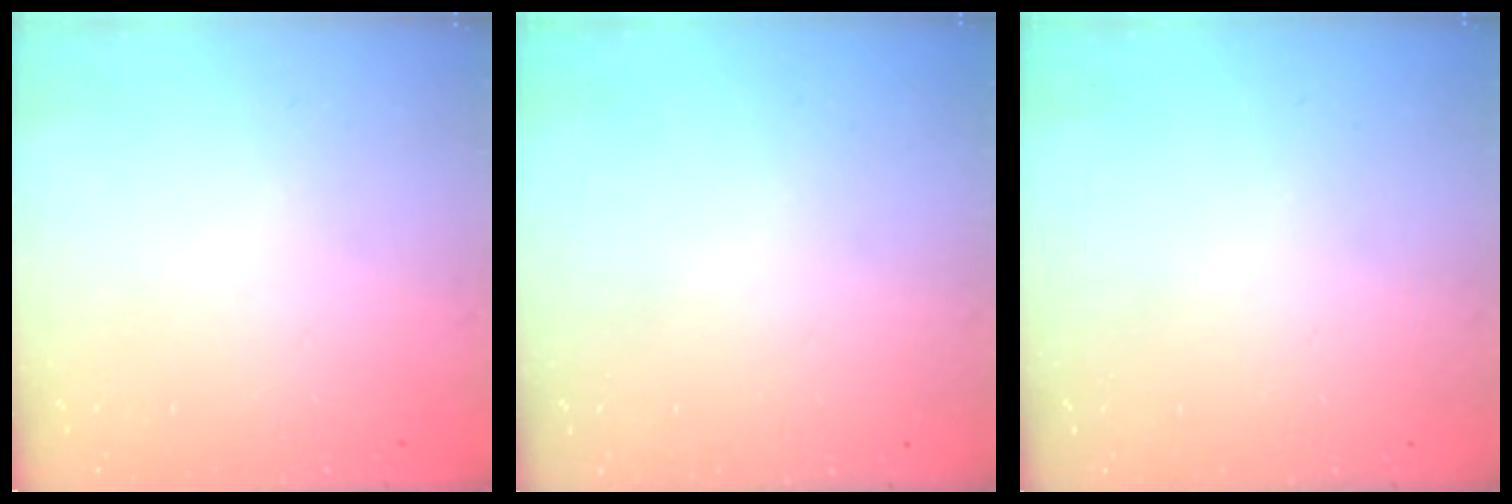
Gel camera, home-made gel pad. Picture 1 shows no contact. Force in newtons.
{"total": 0.0}
{"total": 0.0}